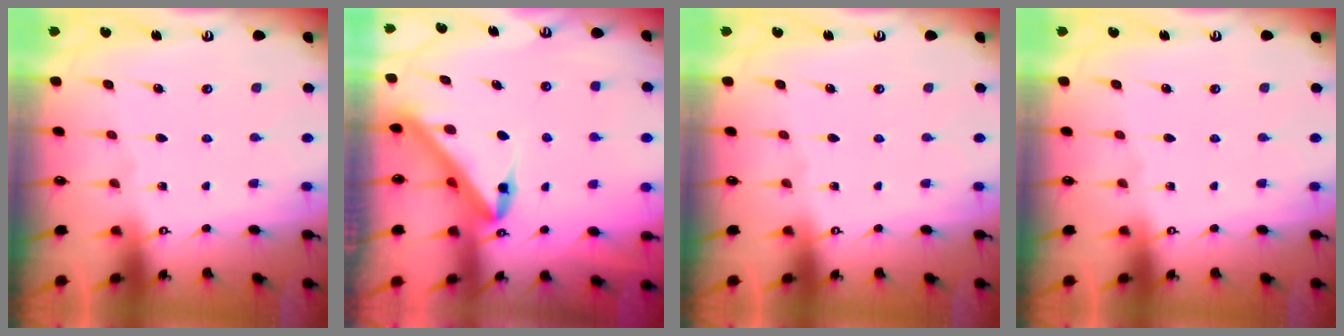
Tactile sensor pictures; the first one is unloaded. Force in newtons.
{"total": 6.4, "press": 6.4, "slide": 0.3}
{"total": 0.0}
{"total": 0.0}